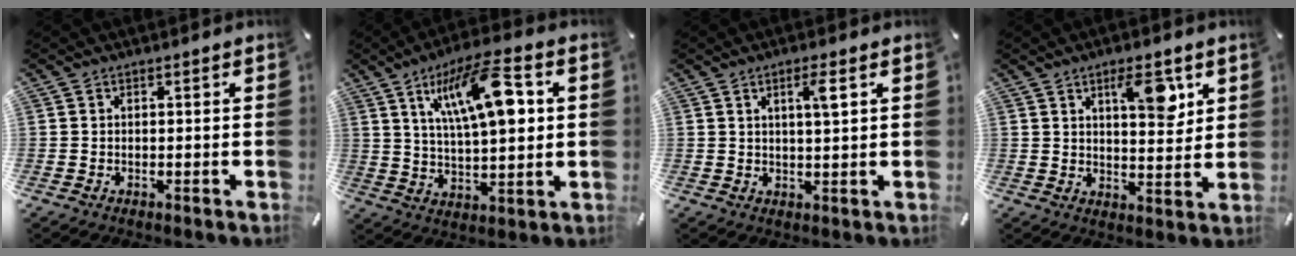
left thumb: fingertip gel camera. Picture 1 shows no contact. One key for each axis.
{"total": 16.8, "fx": 6.0, "fy": 6.0, "fz": 14.5, "tx": -0.259, "ty": -0.005, "tz": 0.092}
{"total": 4.0, "fx": 1.7, "fy": 0.4, "fz": 3.6, "tx": -0.067, "ty": -0.001, "tz": 0.023}
{"total": 9.1, "fx": 4.6, "fy": 3.7, "fz": 6.9, "tx": -0.090, "ty": -0.024, "tz": 0.070}